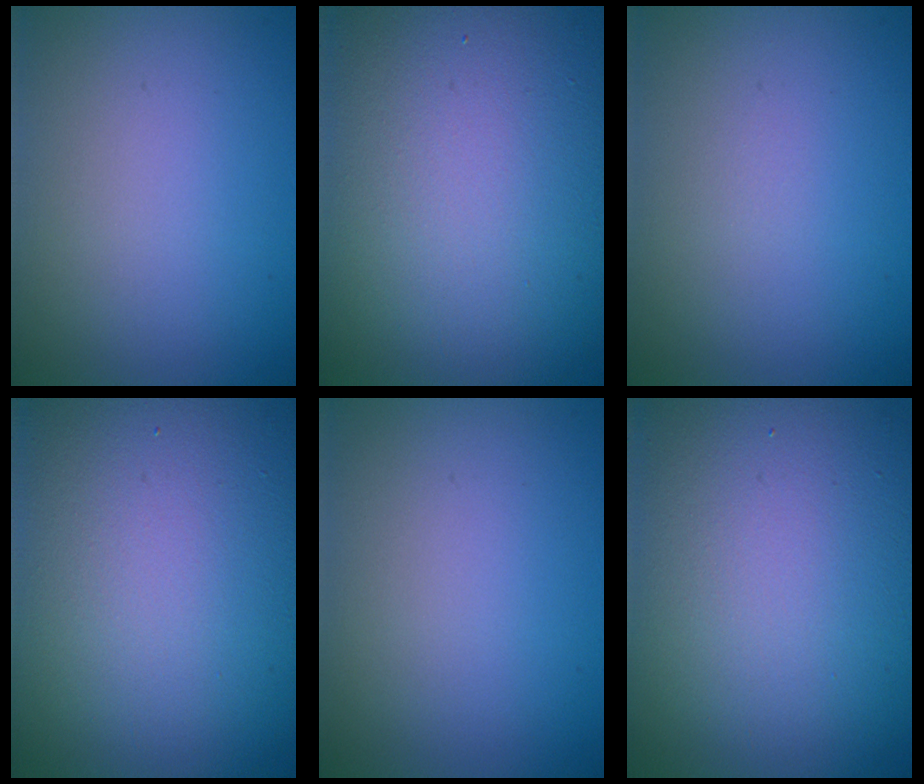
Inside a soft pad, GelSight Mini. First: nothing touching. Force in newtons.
{"total": 19.2, "press": 19.2, "slide": 1.3}
{"total": 0.0}
{"total": 19.2, "press": 19.2, "slide": 1.3}
{"total": 0.0}
{"total": 16.5, "press": 16.5, "slide": 0.9}